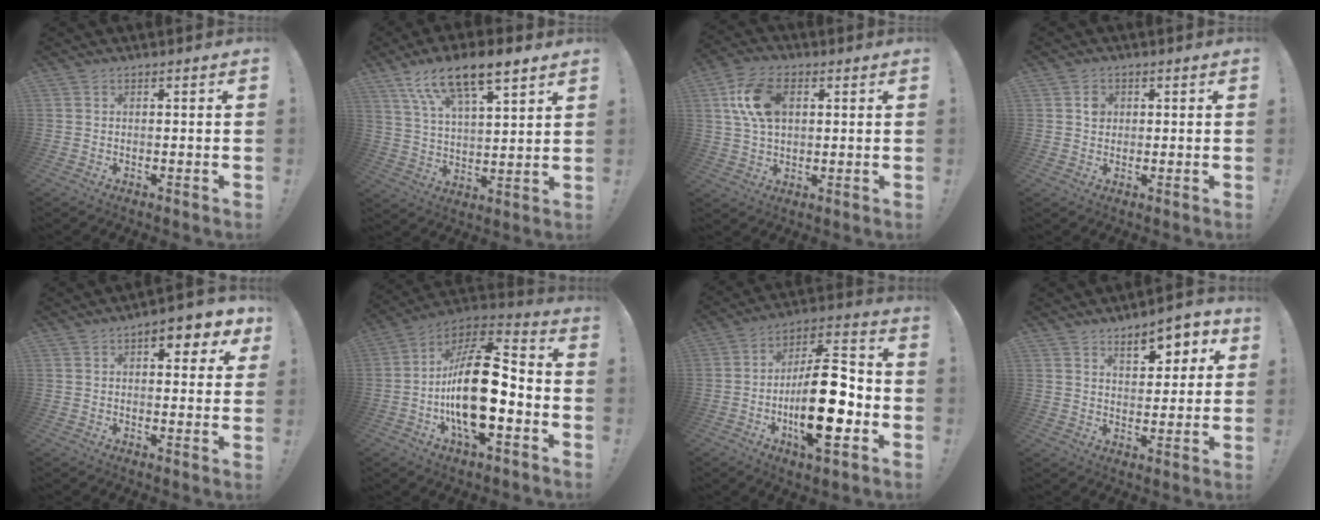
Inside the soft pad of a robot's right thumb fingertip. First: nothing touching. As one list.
[{"total": 14.5, "force": [10.0, 5.1, 9.2], "torque": [-0.163, -0.051, 0.175]}, {"total": 13.5, "force": [3.5, 8.5, 9.9], "torque": [-0.183, 0.008, 0.067]}, {"total": 2.8, "force": [0.4, 2.5, 1.2], "torque": [0.004, -0.007, 0.001]}, {"total": 6.8, "force": [3.3, 3.2, 5.0], "torque": [-0.054, -0.010, 0.051]}, {"total": 23.3, "force": [-3.9, 9.9, 20.7], "torque": [-0.394, 0.022, -0.064]}, {"total": 22.2, "force": [-5.5, 8.0, 19.9], "torque": [-0.354, 0.024, -0.084]}, {"total": 9.3, "force": [5.4, 4.6, 6.1], "torque": [-0.067, -0.030, 0.091]}]